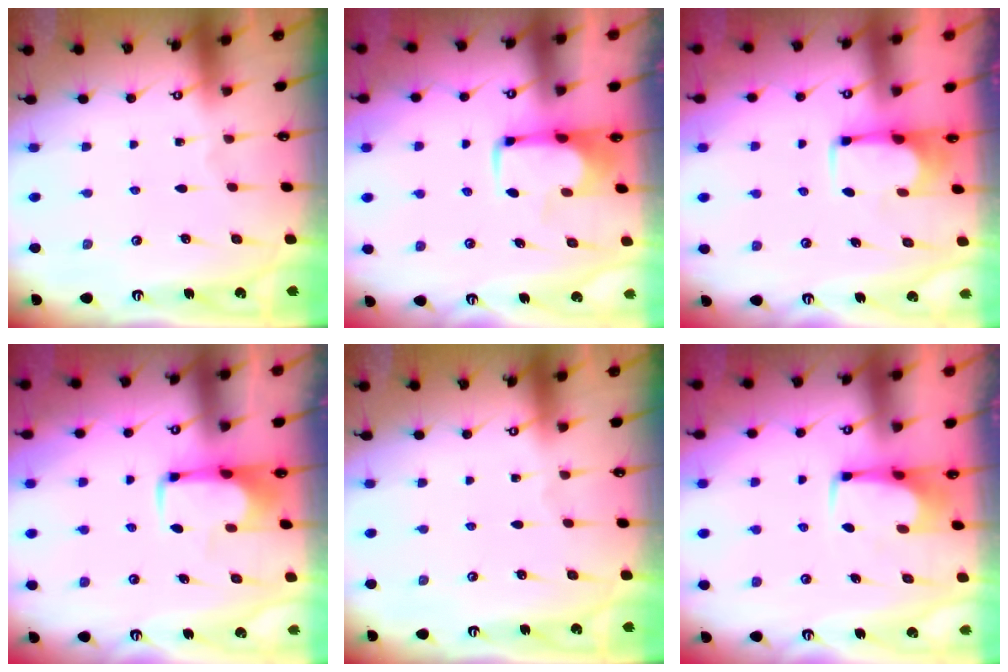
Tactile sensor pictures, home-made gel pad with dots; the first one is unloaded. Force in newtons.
{"total": 1.7, "press": 1.6, "slide": 0.4}
{"total": 1.8, "press": 1.7, "slide": 0.6}
{"total": 1.6, "press": 1.5, "slide": 0.5}
{"total": 0.0}
{"total": 0.6, "press": 0.5, "slide": 0.3}